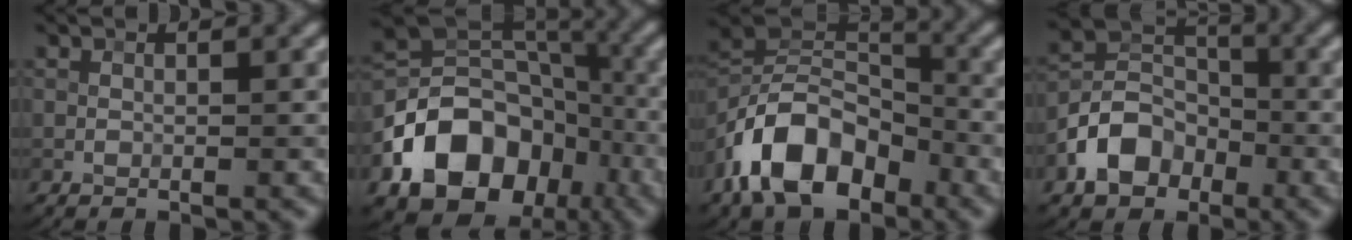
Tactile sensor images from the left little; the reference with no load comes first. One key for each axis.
{"total": 12.9, "fx": -5.5, "fy": 9.4, "fz": 6.8, "tx": -0.119, "ty": 0.003, "tz": -0.103}
{"total": 11.2, "fx": -6.1, "fy": 6.3, "fz": 6.9, "tx": -0.123, "ty": 0.014, "tz": -0.127}
{"total": 5.8, "fx": -3.1, "fy": 4.2, "fz": 2.6, "tx": -0.041, "ty": 0.003, "tz": -0.069}